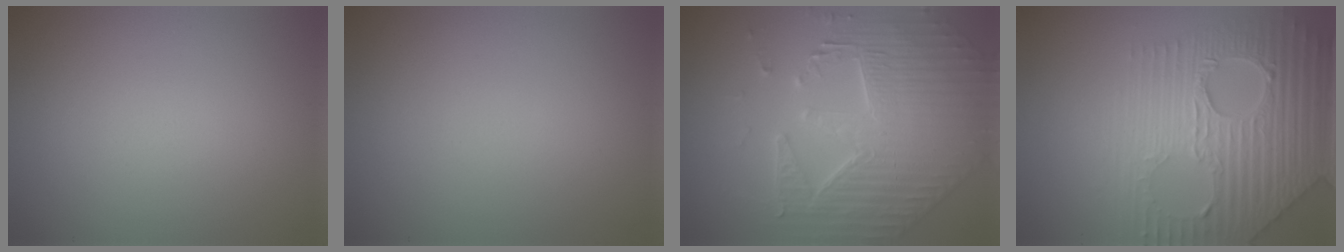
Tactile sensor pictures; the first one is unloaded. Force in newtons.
{"total": 0.0}
{"total": 5.8, "press": 5.3, "slide": 2.5}
{"total": 8.4, "press": 6.1, "slide": 5.8}